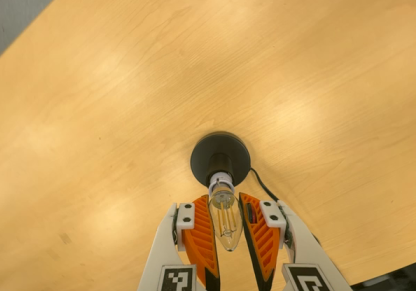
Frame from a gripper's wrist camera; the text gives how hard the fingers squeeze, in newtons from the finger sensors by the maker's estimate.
{"total": 12.1, "left": 12.8, "right": 11.4}